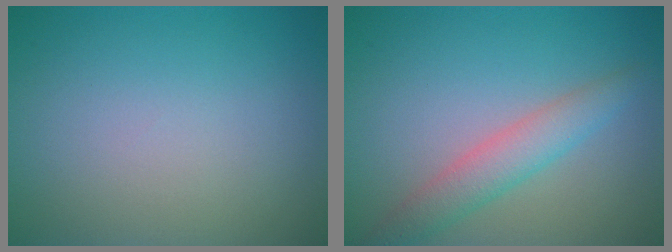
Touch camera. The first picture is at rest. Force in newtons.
{"total": 2.4, "press": 2.4, "slide": 0.2}